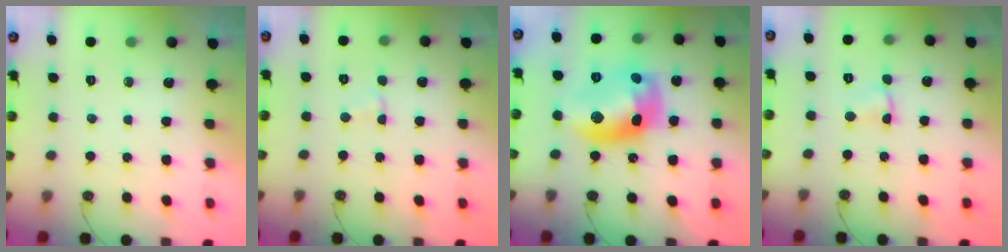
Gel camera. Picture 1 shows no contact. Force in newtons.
{"total": 3.7, "press": 1.6, "slide": 3.3}
{"total": 16.6, "press": 16.6, "slide": 1.0}
{"total": 2.9, "press": 0.9, "slide": 2.7}